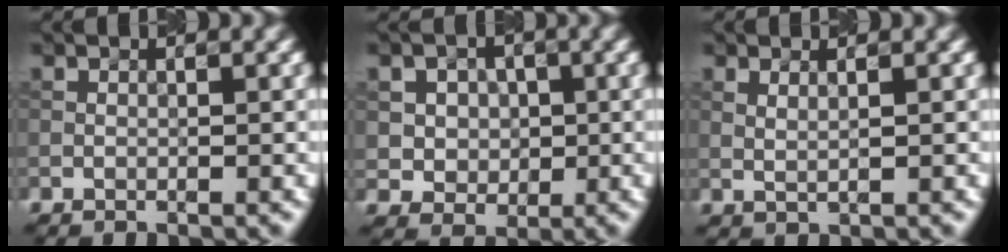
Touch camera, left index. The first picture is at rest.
{"total": 4.5, "force": [1.1, 3.9, 1.8], "torque": [-0.026, 0.008, 0.014]}
{"total": 1.1, "force": [0.6, 0.3, 0.9], "torque": [-0.017, -0.002, 0.008]}